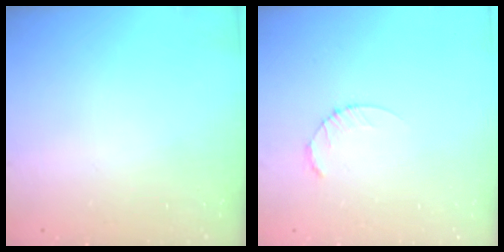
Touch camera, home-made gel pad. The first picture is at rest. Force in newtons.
{"total": 2.6, "press": 2.6, "slide": 0.4}